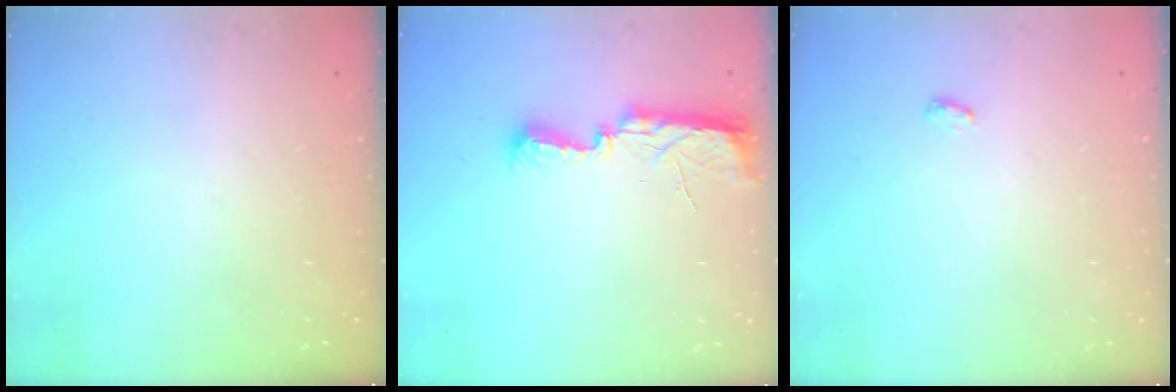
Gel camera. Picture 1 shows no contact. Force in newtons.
{"total": 7.9, "press": 7.8, "slide": 0.8}
{"total": 6.4, "press": 3.3, "slide": 5.5}